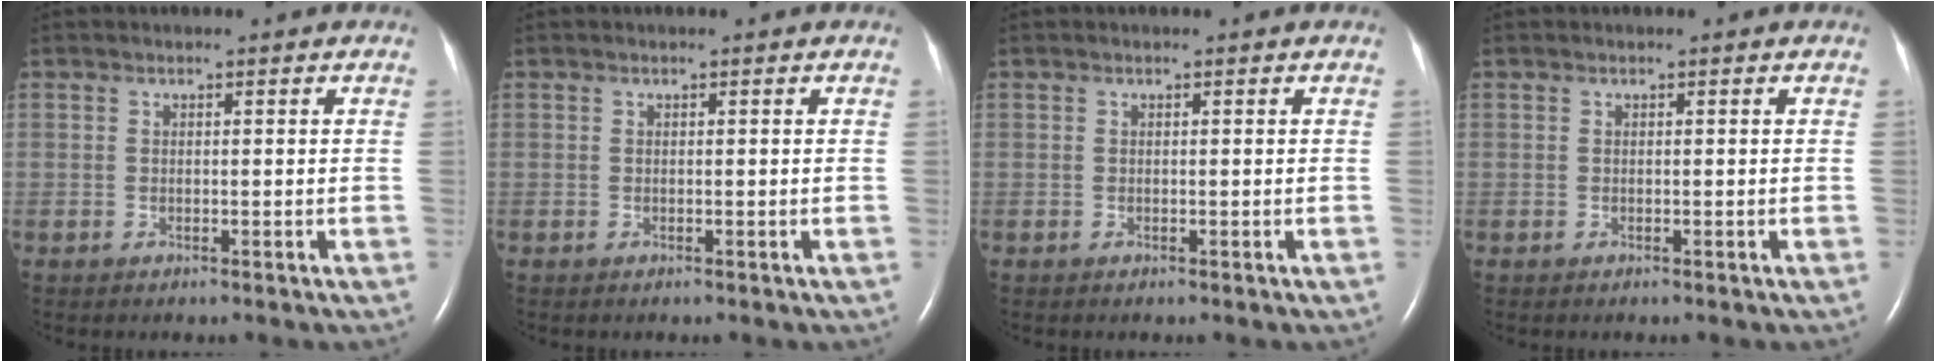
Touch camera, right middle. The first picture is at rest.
{"total": 0.0}
{"total": 0.0}
{"total": 0.0}